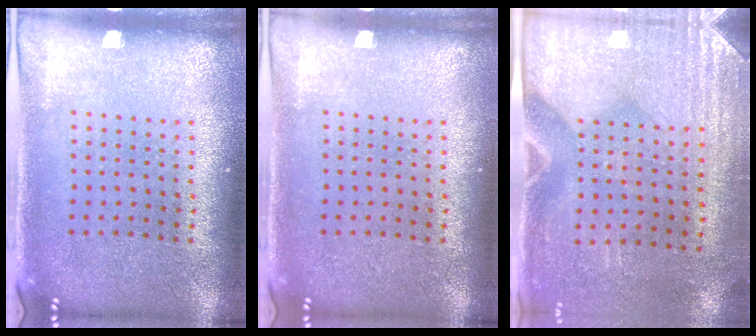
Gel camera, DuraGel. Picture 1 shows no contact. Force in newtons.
{"total": 0.0}
{"total": 3.0, "press": 2.6, "slide": 1.5}